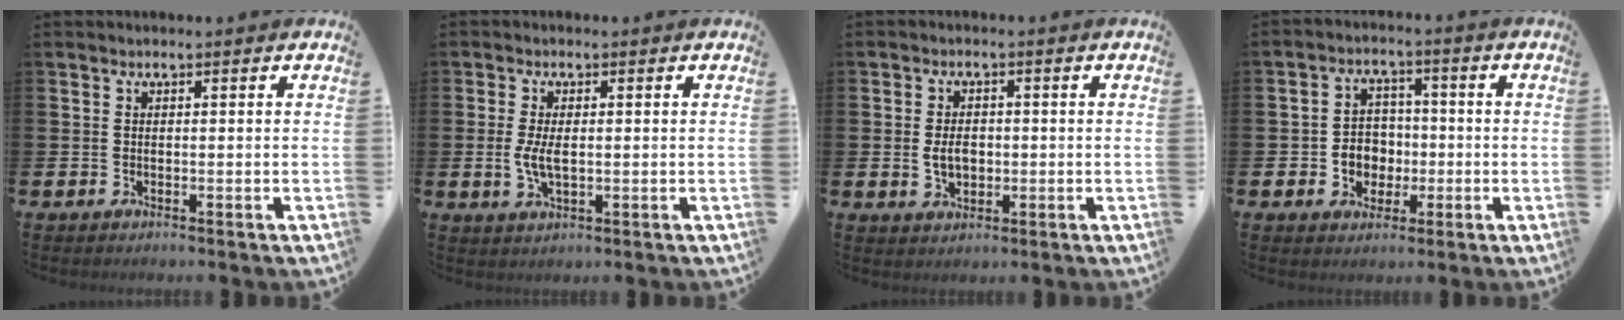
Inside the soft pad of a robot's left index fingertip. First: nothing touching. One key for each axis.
{"total": 3.3, "fx": 0.1, "fy": 1.5, "fz": 3.0, "tx": -0.055, "ty": 0.004, "tz": 0.000}
{"total": 3.3, "fx": -0.1, "fy": 2.2, "fz": 2.4, "tx": -0.027, "ty": -0.001, "tz": -0.008}
{"total": 4.4, "fx": -0.6, "fy": 4.2, "fz": 1.4, "tx": -0.028, "ty": 0.003, "tz": -0.018}